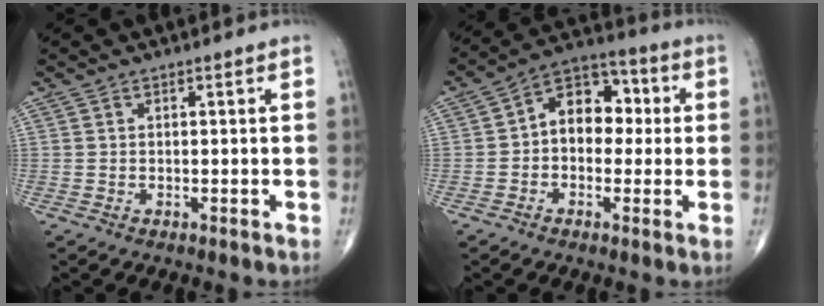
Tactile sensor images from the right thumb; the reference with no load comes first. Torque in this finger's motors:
{"motor_torque": [-0.39, 0.25, 0.77, 0.12, 0.05]}